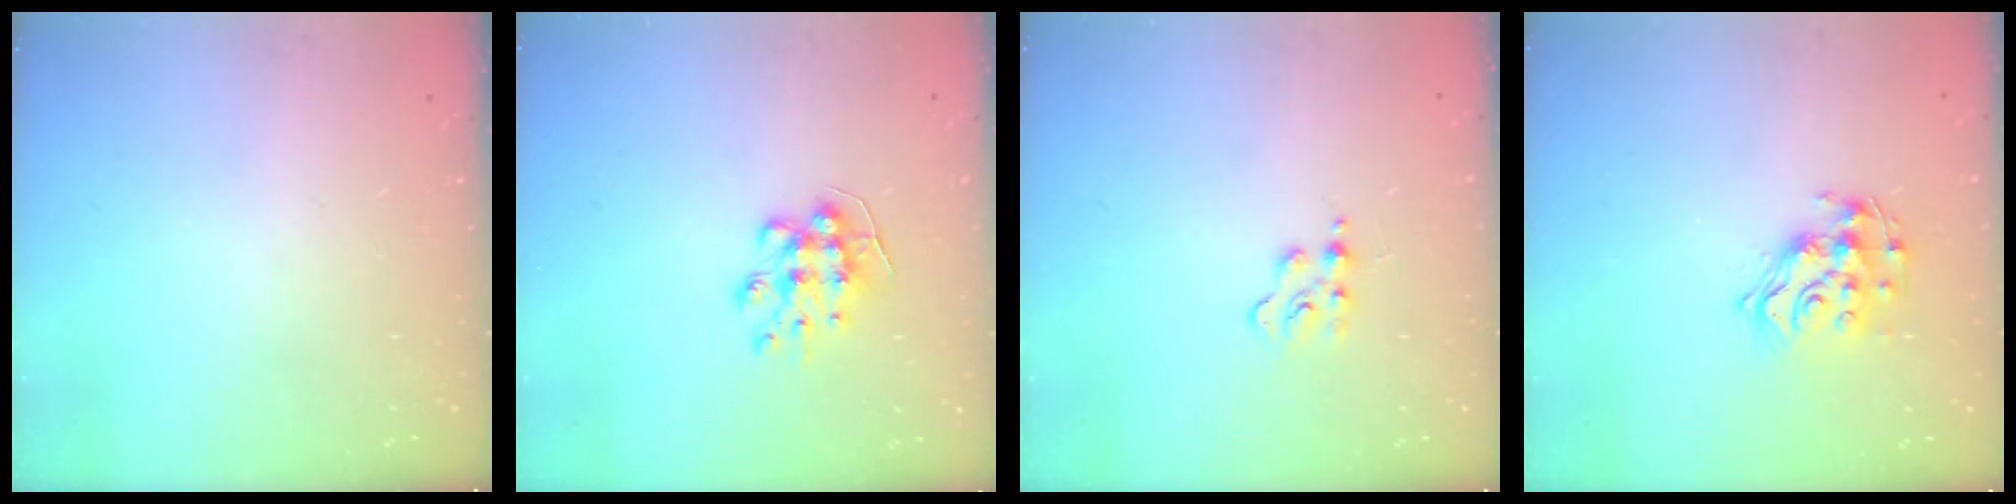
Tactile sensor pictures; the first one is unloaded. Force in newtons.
{"total": 9.0, "press": 9.0, "slide": 0.1}
{"total": 2.8, "press": 2.8, "slide": 0.3}
{"total": 12.6, "press": 12.6, "slide": 0.8}